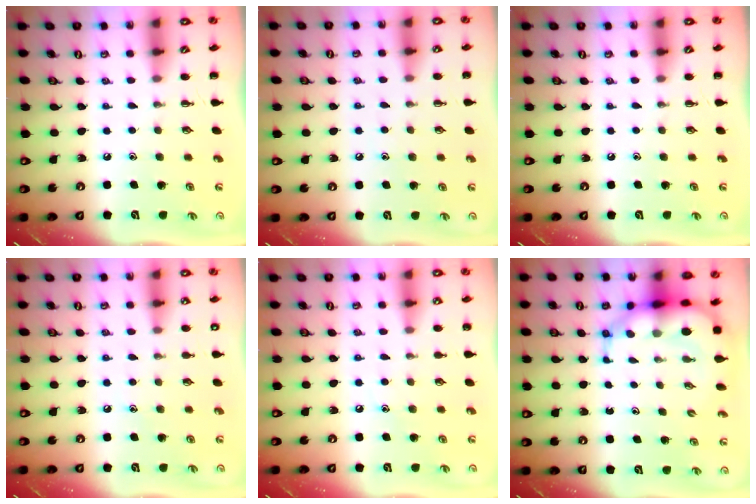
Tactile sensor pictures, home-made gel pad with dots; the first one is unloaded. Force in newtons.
{"total": 4.8, "press": 4.6, "slide": 1.4}
{"total": 0.0}
{"total": 6.2, "press": 6.0, "slide": 1.6}
{"total": 7.4, "press": 7.2, "slide": 1.9}
{"total": 9.6, "press": 9.2, "slide": 2.8}